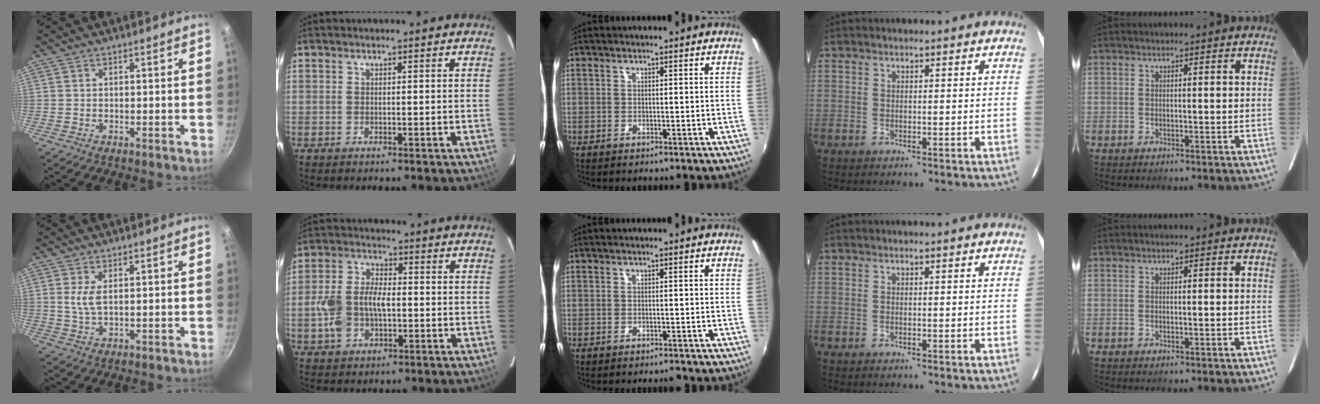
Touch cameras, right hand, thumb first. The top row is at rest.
{"thumb": {"total": 3.5, "force": [0.8, 1.5, 3.1], "torque": [-0.064, -0.006, 0.019]}, "index": {"total": 10.3, "force": [-1.9, 6.6, 7.7], "torque": [-0.165, 0.011, -0.030]}, "middle": {"total": 1.1, "force": [-1.0, 0.3, 0.2], "torque": [-0.007, -0.004, -0.015]}}